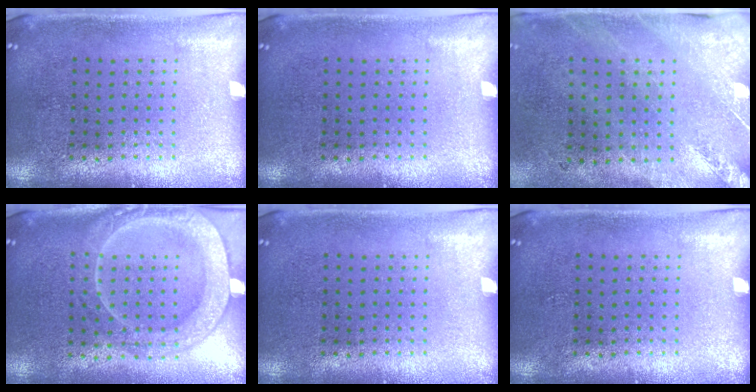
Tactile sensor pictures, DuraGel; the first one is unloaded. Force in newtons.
{"total": 0.0}
{"total": 2.4, "press": 2.1, "slide": 1.3}
{"total": 2.0, "press": 1.9, "slide": 0.3}
{"total": 0.0}
{"total": 0.0}